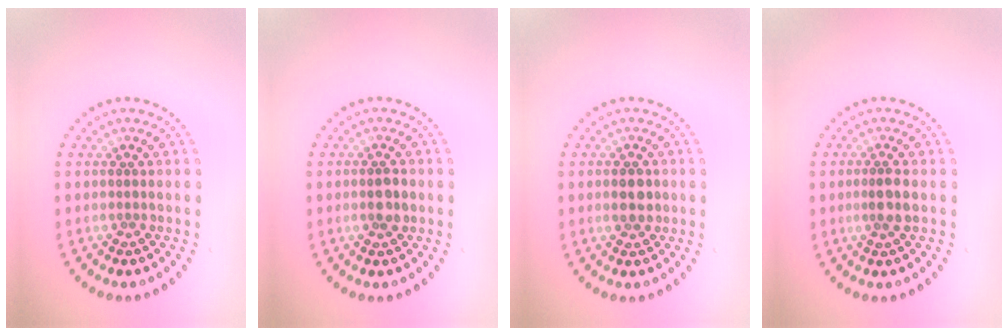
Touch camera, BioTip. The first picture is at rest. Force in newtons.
{"total": 1.6, "press": 1.6, "slide": 0.3}
{"total": 1.8, "press": 1.8, "slide": 0.1}
{"total": 1.9, "press": 1.6, "slide": 1.0}